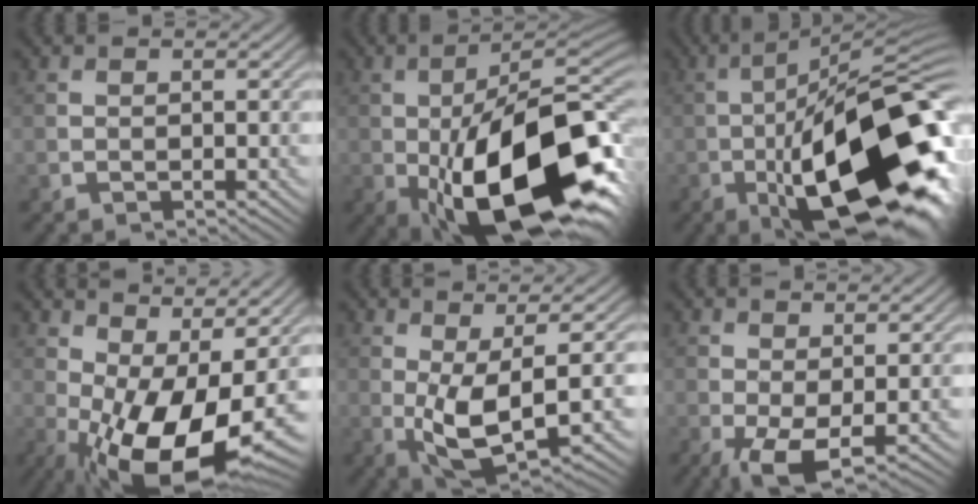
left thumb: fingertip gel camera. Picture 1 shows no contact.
{"total": 21.0, "force": [-5.0, 9.2, 18.1], "torque": [-0.276, -0.017, -0.073]}
{"total": 21.0, "force": [-7.2, 7.8, 18.1], "torque": [-0.280, -0.012, -0.114]}
{"total": 15.6, "force": [-0.3, 6.9, 14.0], "torque": [-0.238, -0.018, 0.019]}
{"total": 6.9, "force": [-0.3, 1.9, 6.6], "torque": [-0.136, -0.002, 0.001]}
{"total": 4.9, "force": [-0.9, 2.0, 4.4], "torque": [-0.104, -0.004, -0.017]}